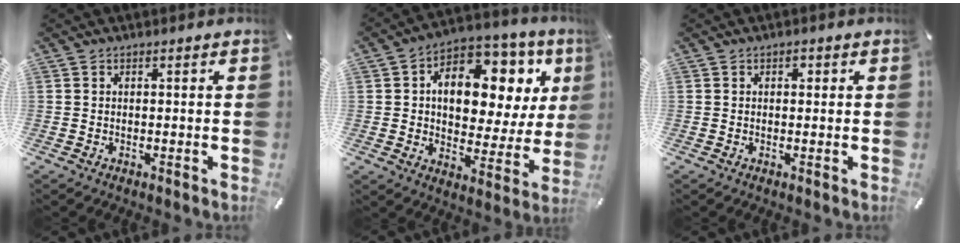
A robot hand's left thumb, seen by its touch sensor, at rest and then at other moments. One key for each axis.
{"total": 15.2, "fx": 5.5, "fy": 9.5, "fz": 10.5, "tx": -0.163, "ty": -0.034, "tz": 0.094}
{"total": 1.0, "fx": 0.3, "fy": 0.9, "fz": 0.5, "tx": -0.003, "ty": 0.002, "tz": 0.002}